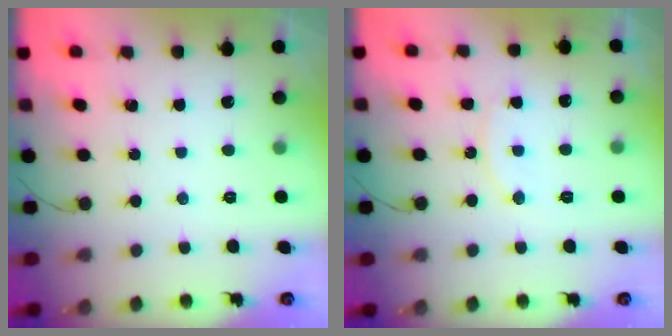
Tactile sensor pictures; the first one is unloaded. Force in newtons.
{"total": 7.2, "press": 7.2, "slide": 0.4}